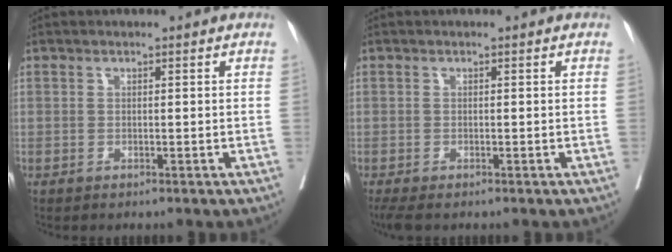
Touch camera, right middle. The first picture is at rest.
{"total": 3.1, "force": [-2.5, 0.8, 1.8], "torque": [-0.032, -0.013, -0.041]}